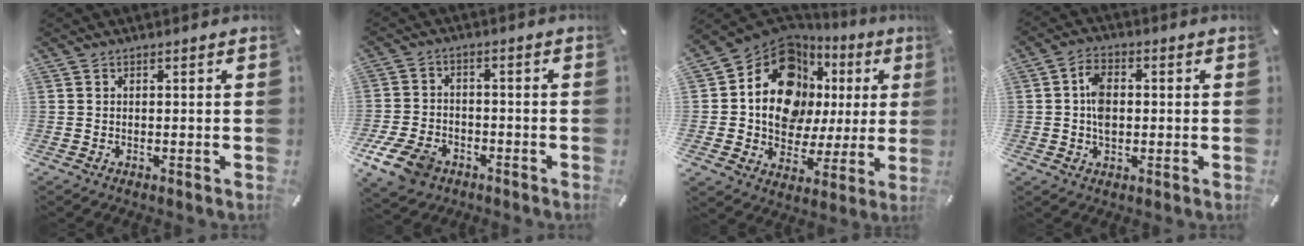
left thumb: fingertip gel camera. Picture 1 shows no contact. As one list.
[{"total": 10.0, "force": [-5.5, 6.7, 5.0], "torque": [-0.112, 0.029, -0.100]}, {"total": 17.4, "force": [6.4, 13.0, 9.7], "torque": [-0.172, -0.057, 0.115]}, {"total": 5.9, "force": [0.1, 3.9, 4.5], "torque": [-0.084, 0.006, -0.001]}]